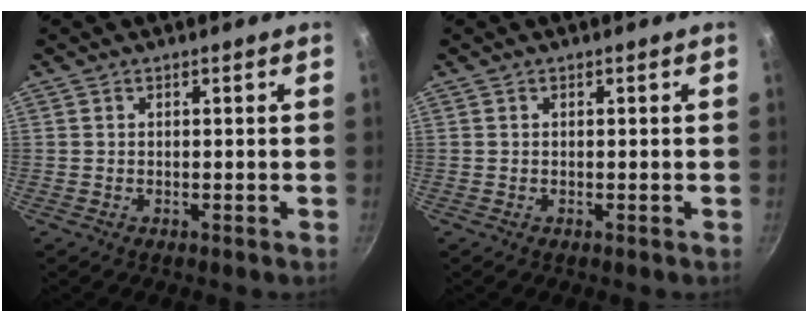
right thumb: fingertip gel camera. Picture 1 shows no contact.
{"total": 0.0}